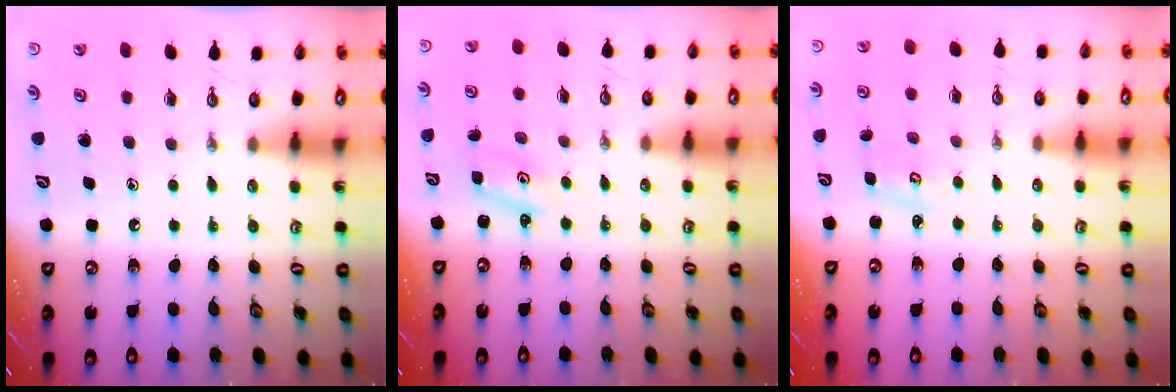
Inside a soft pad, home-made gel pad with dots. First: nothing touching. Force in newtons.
{"total": 2.2, "press": 2.2, "slide": 0.3}
{"total": 2.8, "press": 2.8, "slide": 0.3}